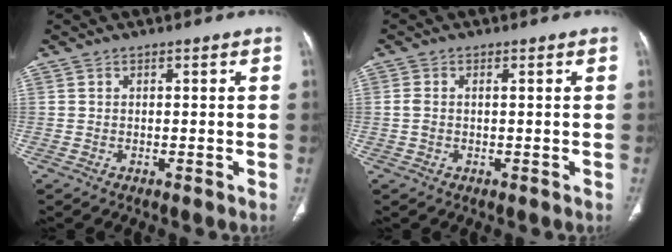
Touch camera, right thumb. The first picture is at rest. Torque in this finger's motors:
{"motor_torque": [0.33, -0.35, -0.13, 0.39, 0.11]}